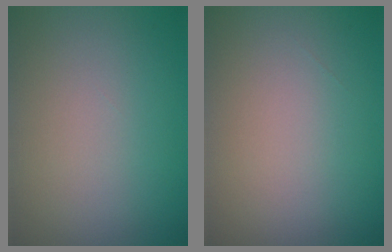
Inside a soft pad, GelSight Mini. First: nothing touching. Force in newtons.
{"total": 0.0}